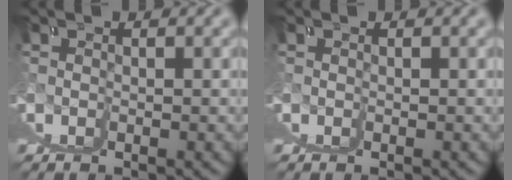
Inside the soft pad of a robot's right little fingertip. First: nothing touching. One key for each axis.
{"total": 0.0}